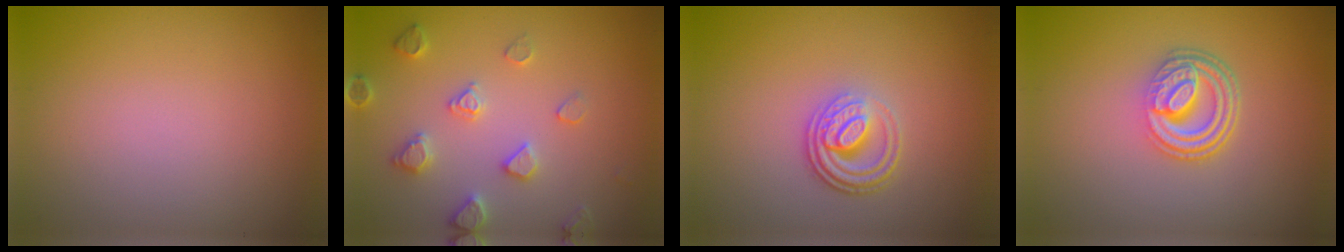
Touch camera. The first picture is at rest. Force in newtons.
{"total": 3.2, "press": 3.2, "slide": 0.8}
{"total": 3.8, "press": 2.7, "slide": 2.7}
{"total": 4.9, "press": 3.4, "slide": 3.5}